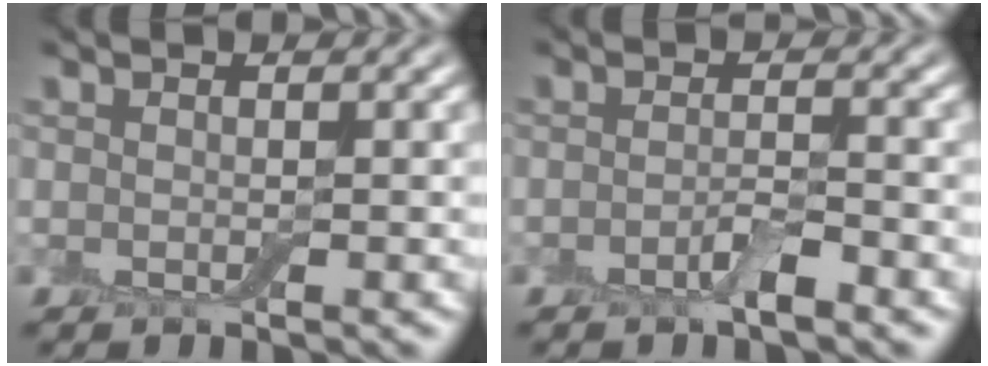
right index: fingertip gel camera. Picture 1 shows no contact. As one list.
[{"total": 1.9, "force": [-1.0, 0.4, 1.5], "torque": [-0.028, 0.001, -0.021]}]